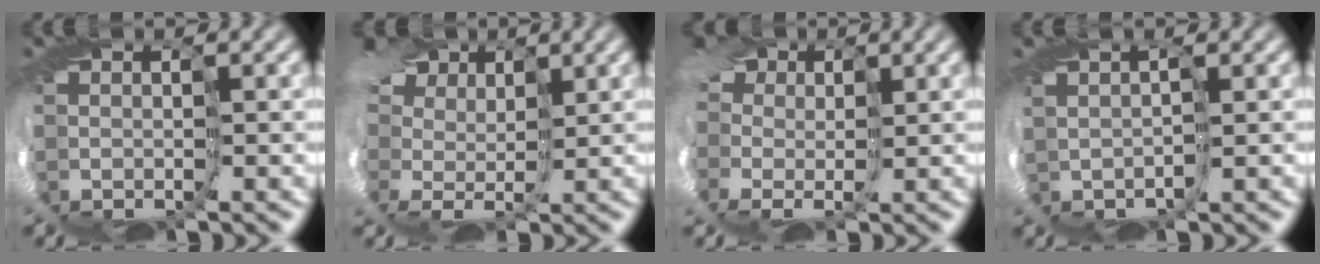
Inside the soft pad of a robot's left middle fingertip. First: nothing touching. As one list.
[{"total": 12.2, "force": [6.3, 8.1, 6.6], "torque": [-0.147, 0.044, 0.068]}, {"total": 11.5, "force": [2.3, 9.1, 6.7], "torque": [-0.147, 0.017, -0.008]}, {"total": 1.7, "force": [1.3, 0.7, 0.9], "torque": [-0.013, 0.015, 0.007]}]